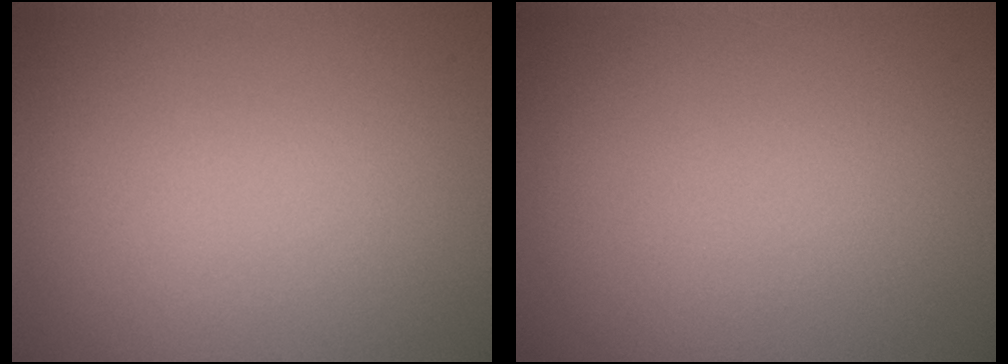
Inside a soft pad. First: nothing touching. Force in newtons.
{"total": 0.0}